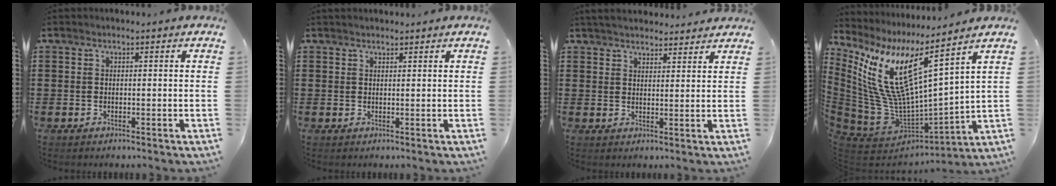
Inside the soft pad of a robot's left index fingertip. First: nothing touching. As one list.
[{"total": 0.9, "force": [0.9, 0.2, 0.1], "torque": [-0.004, 0.000, 0.018]}, {"total": 3.5, "force": [3.4, 0.6, 0.5], "torque": [-0.019, -0.005, 0.065]}, {"total": 12.0, "force": [5.4, 3.3, 10.2], "torque": [-0.243, -0.064, 0.081]}]